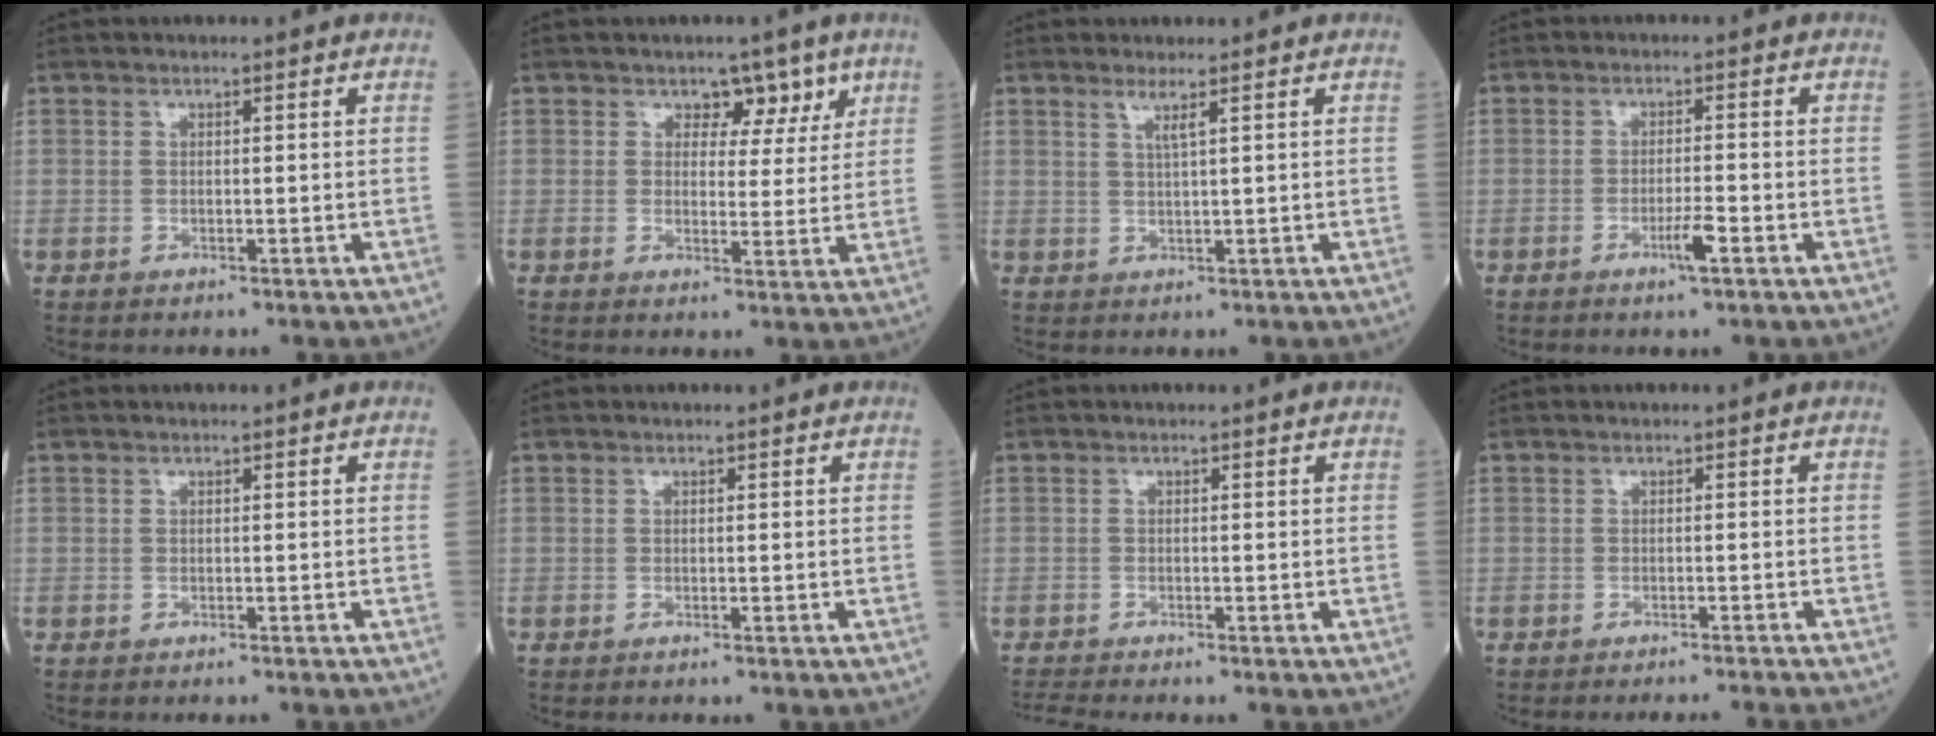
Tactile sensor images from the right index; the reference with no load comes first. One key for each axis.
{"total": 4.5, "fx": 2.7, "fy": 3.0, "fz": 1.9, "tx": -0.008, "ty": 0.002, "tz": 0.034}
{"total": 1.8, "fx": 1.1, "fy": -0.5, "fz": 1.3, "tx": -0.030, "ty": -0.006, "tz": 0.024}
{"total": 3.0, "fx": -1.6, "fy": -0.1, "fz": 2.6, "tx": -0.049, "ty": -0.003, "tz": -0.030}
{"total": 0.9, "fx": -0.8, "fy": -0.1, "fz": 0.4, "tx": -0.004, "ty": 0.001, "tz": -0.010}
{"total": 0.0}
{"total": 2.0, "fx": -1.8, "fy": -0.8, "fz": 0.1, "tx": -0.017, "ty": -0.015, "tz": -0.037}
{"total": 5.1, "fx": -4.8, "fy": -1.3, "fz": 1.2, "tx": -0.006, "ty": -0.012, "tz": -0.059}